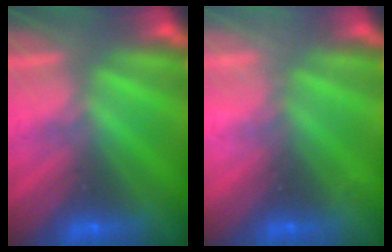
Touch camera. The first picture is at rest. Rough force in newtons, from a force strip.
{"total": 2.3}